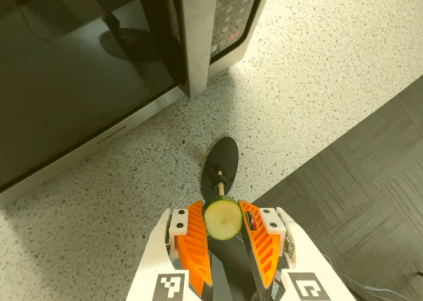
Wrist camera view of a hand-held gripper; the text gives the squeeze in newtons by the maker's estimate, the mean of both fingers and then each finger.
{"total": 8.4, "left": 8.0, "right": 8.9}